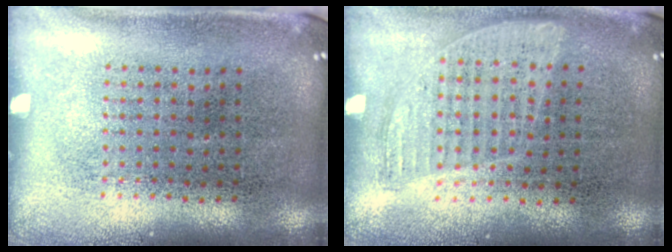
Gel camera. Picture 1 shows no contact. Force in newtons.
{"total": 0.8, "press": 0.8, "slide": 0.3}